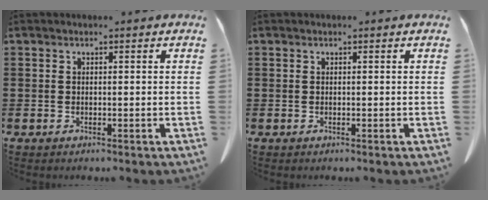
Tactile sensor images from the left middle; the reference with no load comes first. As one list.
[{"total": 0.0}]